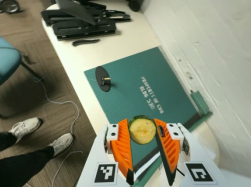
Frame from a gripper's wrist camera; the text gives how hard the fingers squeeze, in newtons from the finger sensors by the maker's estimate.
{"total": 9.0, "left": 8.5, "right": 9.4}